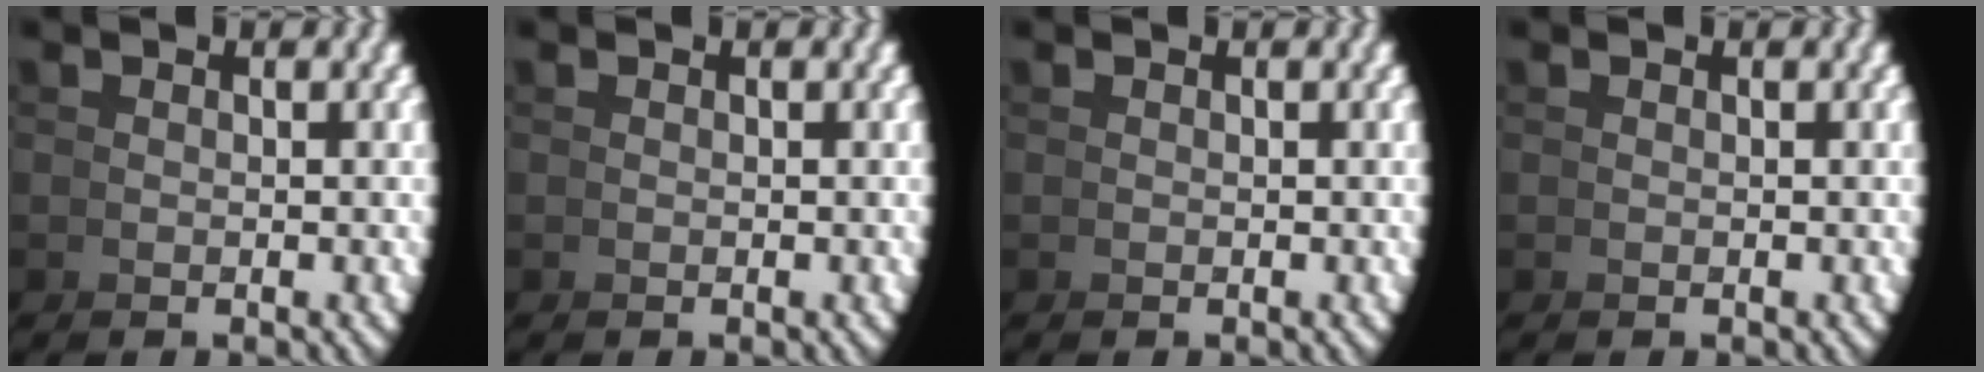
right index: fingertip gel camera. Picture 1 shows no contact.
{"total": 0.0}
{"total": 0.0}
{"total": 0.0}